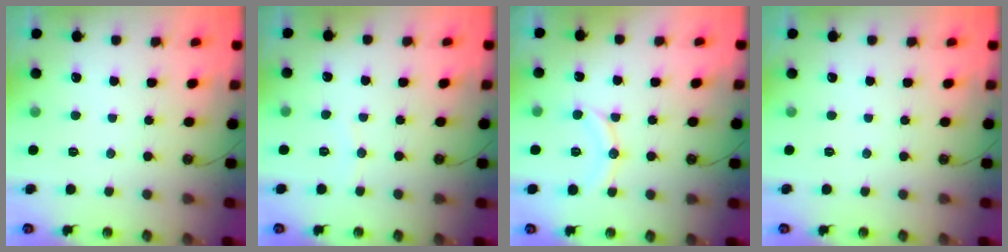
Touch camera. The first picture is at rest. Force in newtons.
{"total": 3.6, "press": 3.6, "slide": 0.4}
{"total": 11.8, "press": 11.7, "slide": 1.2}
{"total": 0.0}